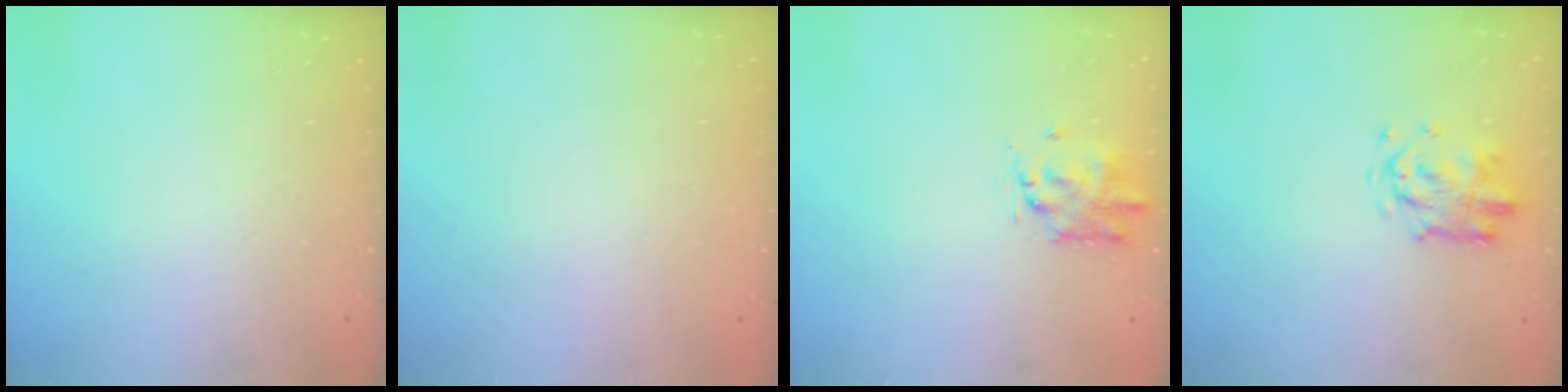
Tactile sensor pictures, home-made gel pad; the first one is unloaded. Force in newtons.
{"total": 1.7, "press": 1.7, "slide": 0.2}
{"total": 2.6, "press": 2.5, "slide": 0.9}
{"total": 3.4, "press": 3.4, "slide": 0.3}